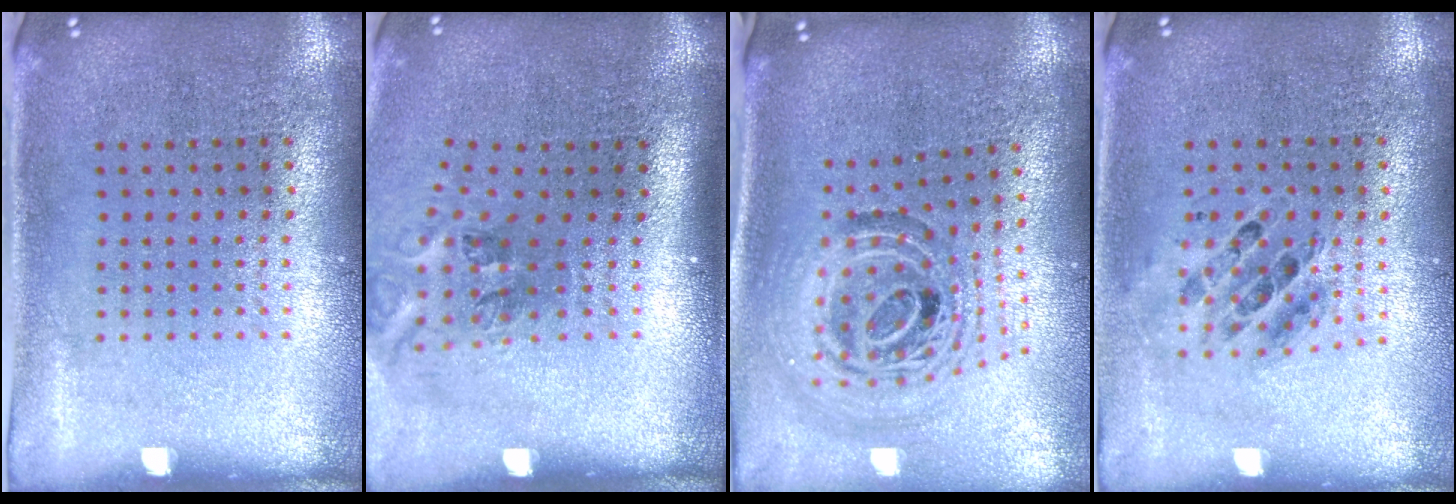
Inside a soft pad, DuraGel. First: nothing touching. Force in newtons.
{"total": 1.7, "press": 1.1, "slide": 1.2}
{"total": 1.8, "press": 1.5, "slide": 0.9}
{"total": 0.5, "press": 0.5, "slide": 0.2}